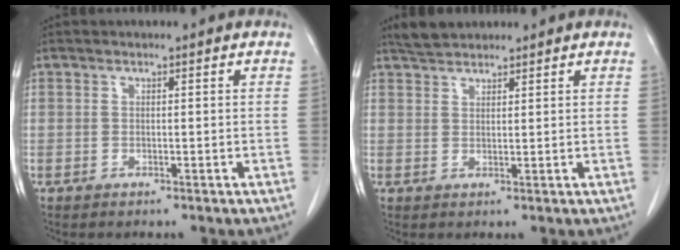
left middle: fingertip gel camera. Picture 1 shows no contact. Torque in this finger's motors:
{"motor_torque": [0.01, -0.02, -0.02, 0.00]}